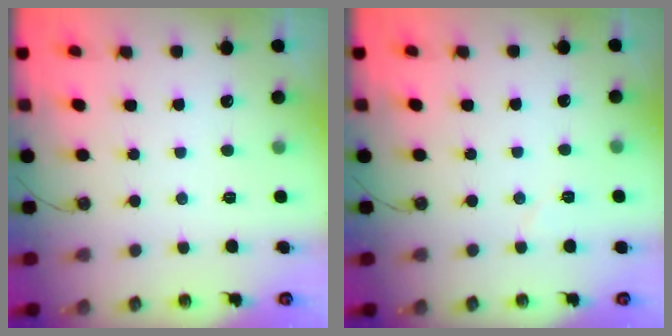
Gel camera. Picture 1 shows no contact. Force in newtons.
{"total": 3.0, "press": 2.8, "slide": 1.0}